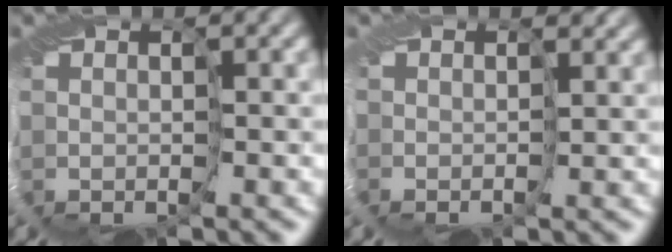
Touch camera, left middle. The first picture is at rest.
{"total": 2.1, "force": [1.9, 0.8, 0.4], "torque": [-0.011, 0.004, 0.028]}